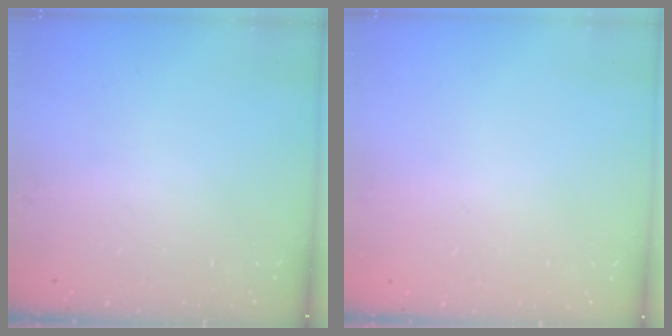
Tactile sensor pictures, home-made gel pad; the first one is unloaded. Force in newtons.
{"total": 0.0}